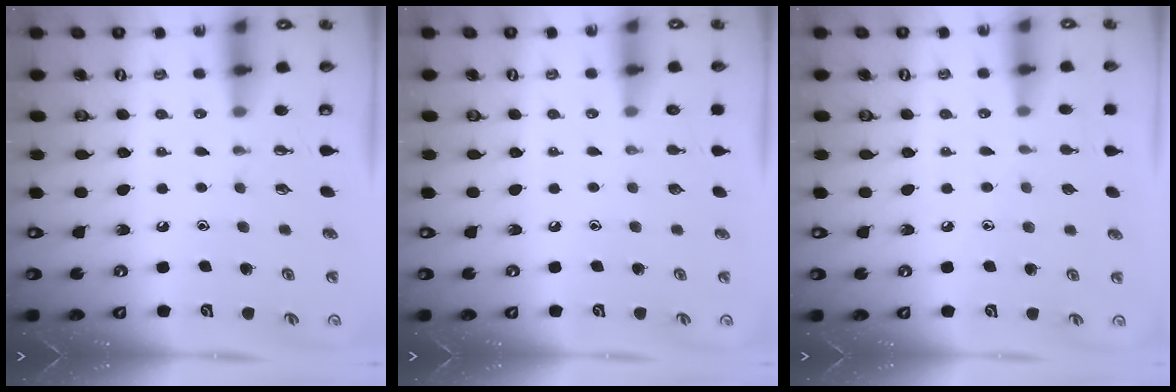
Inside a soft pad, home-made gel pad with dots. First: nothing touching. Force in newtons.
{"total": 0.0}
{"total": 4.4, "press": 4.3, "slide": 0.5}